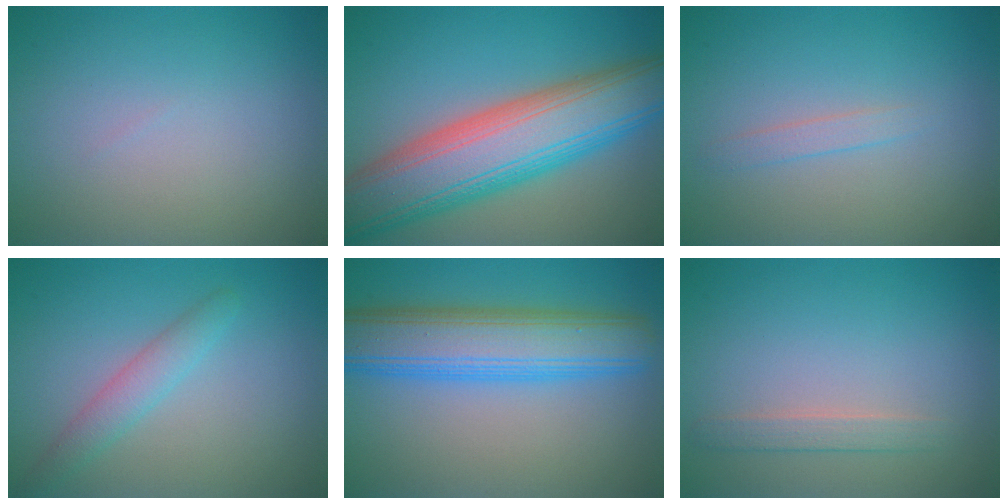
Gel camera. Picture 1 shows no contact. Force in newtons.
{"total": 12.2, "press": 12.1, "slide": 0.6}
{"total": 1.1, "press": 1.1, "slide": 0.0}
{"total": 2.4, "press": 2.4, "slide": 0.2}
{"total": 8.3, "press": 8.3, "slide": 0.2}
{"total": 1.5, "press": 1.5, "slide": 0.1}